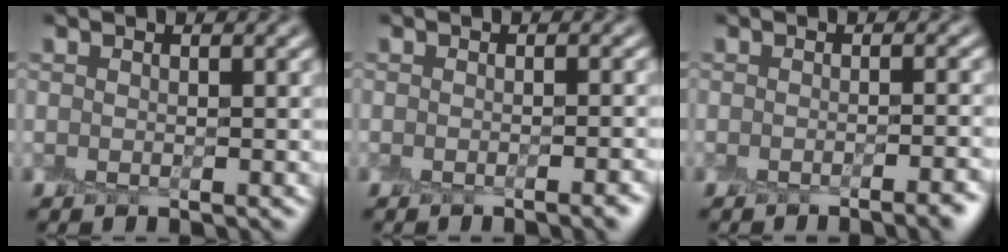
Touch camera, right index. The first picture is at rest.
{"total": 2.4, "force": [-1.8, 0.2, 1.6], "torque": [-0.014, -0.002, -0.020]}
{"total": 3.1, "force": [-2.4, 0.4, 1.9], "torque": [-0.019, -0.002, -0.029]}